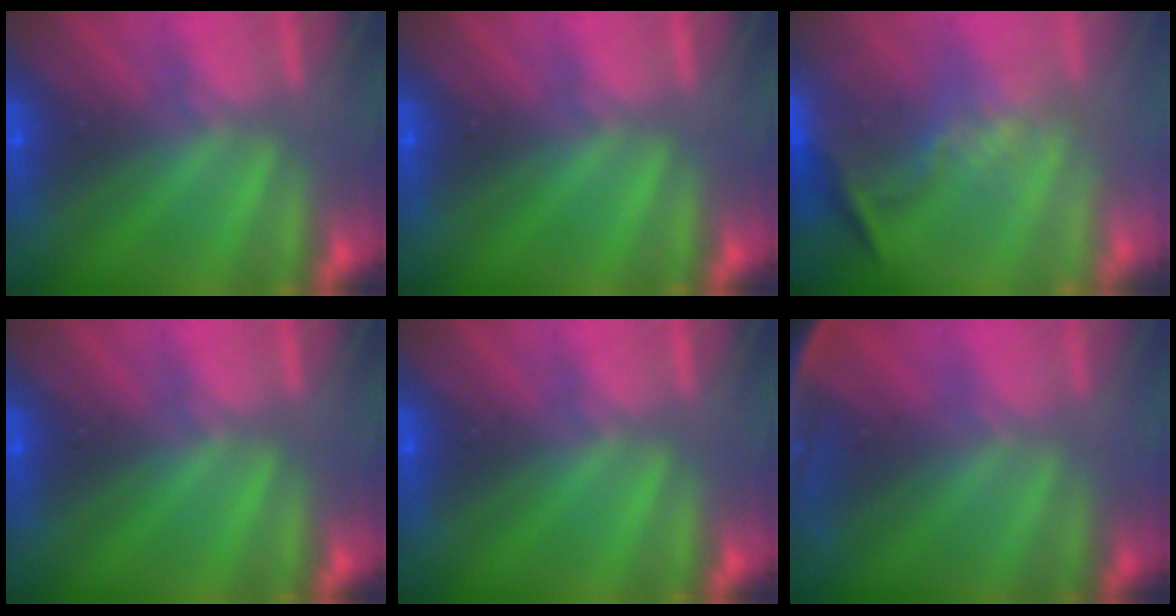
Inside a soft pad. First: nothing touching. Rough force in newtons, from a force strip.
{"total": 0.0}
{"total": 1.1}
{"total": 0.0}
{"total": 0.0}
{"total": 7.3}